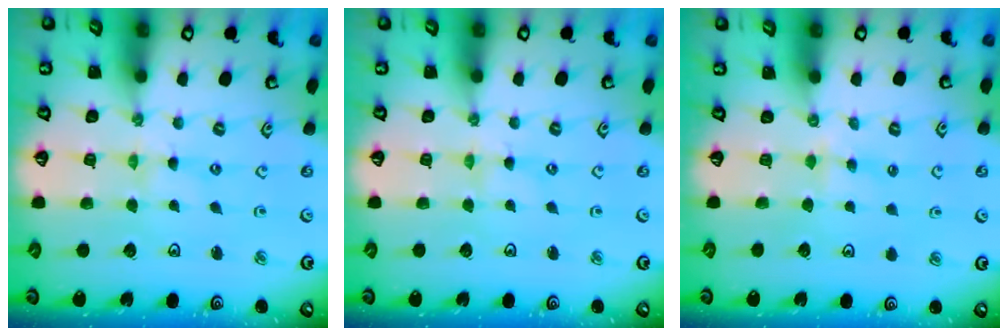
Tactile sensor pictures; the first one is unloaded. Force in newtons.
{"total": 0.0}
{"total": 3.0, "press": 3.0, "slide": 0.4}